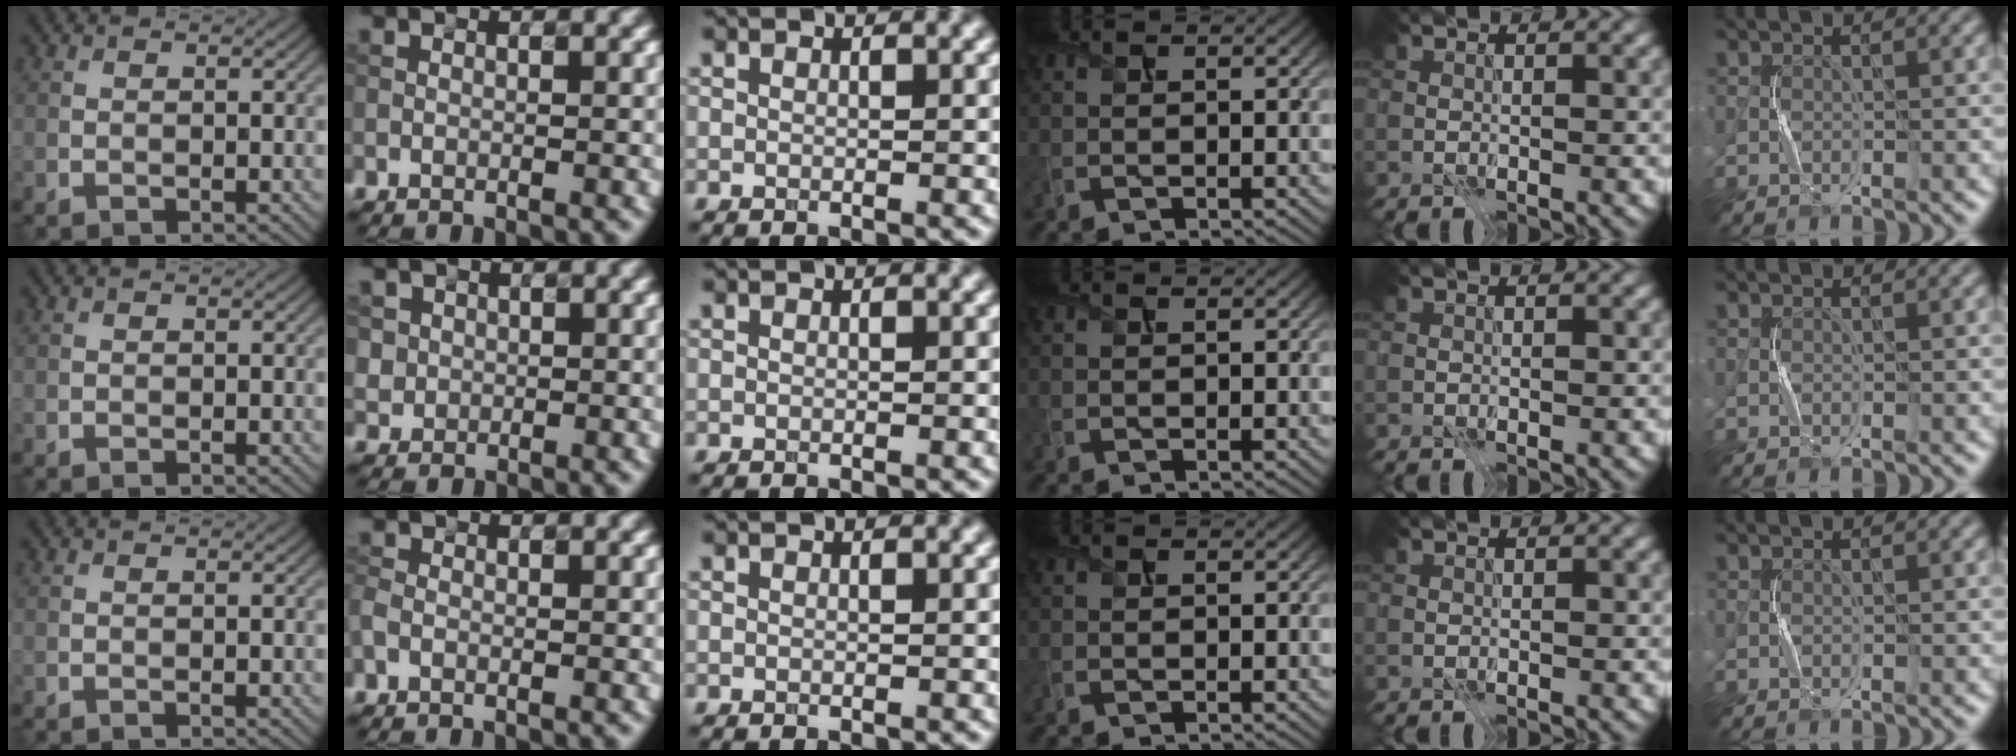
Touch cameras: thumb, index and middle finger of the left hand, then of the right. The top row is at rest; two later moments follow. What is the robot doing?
{"motion": "press", "object": "toy piano key"}